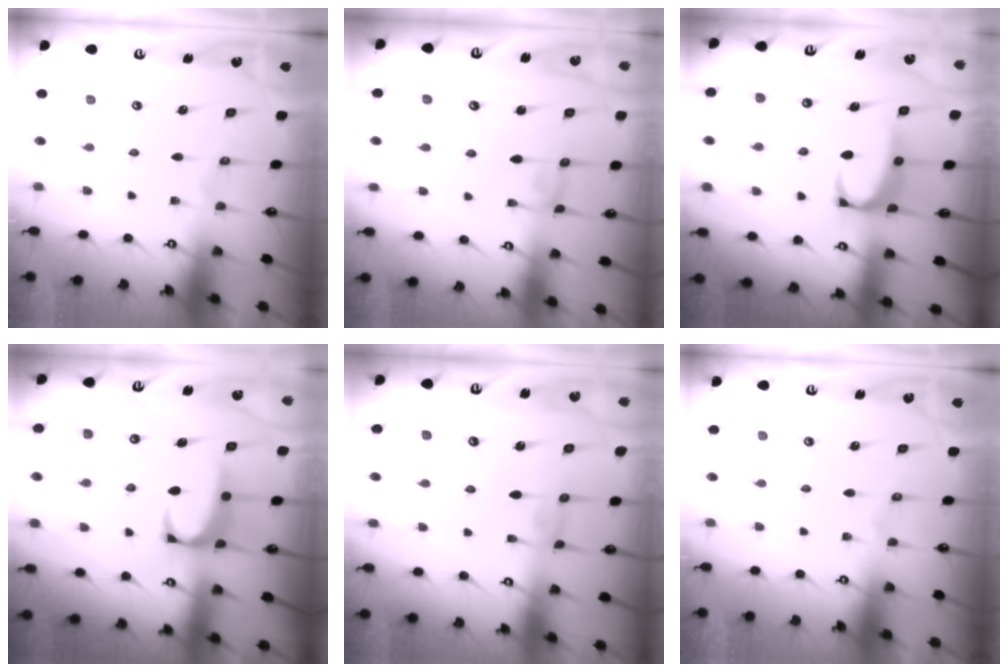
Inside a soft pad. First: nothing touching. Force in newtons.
{"total": 0.0}
{"total": 2.7, "press": 2.5, "slide": 1.0}
{"total": 2.0, "press": 1.9, "slide": 0.7}
{"total": 0.8, "press": 0.8, "slide": 0.3}
{"total": 0.0}